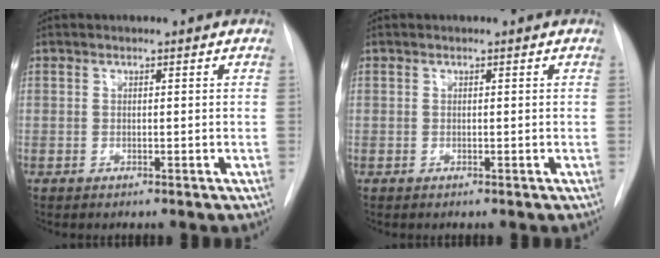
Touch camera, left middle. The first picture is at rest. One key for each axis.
{"total": 0.0}